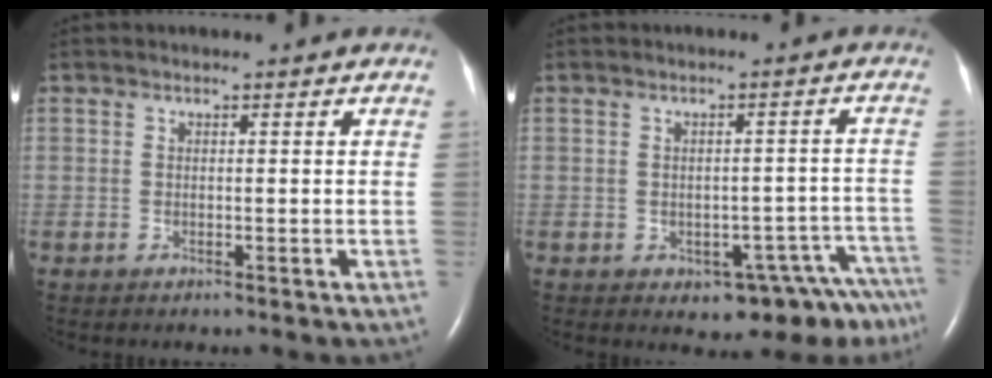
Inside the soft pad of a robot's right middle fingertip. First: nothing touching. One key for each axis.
{"total": 9.7, "fx": -7.8, "fy": 3.5, "fz": 4.7, "tx": -0.017, "ty": 0.028, "tz": -0.091}